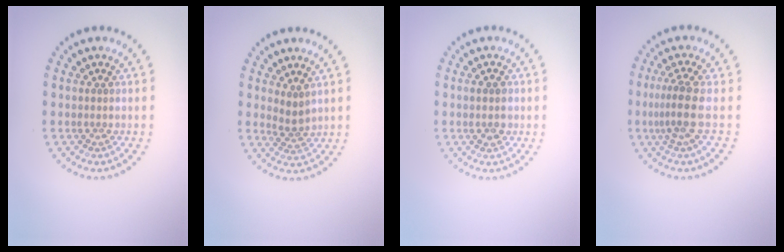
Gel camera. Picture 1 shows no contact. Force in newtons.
{"total": 2.0, "press": 1.4, "slide": 1.4}
{"total": 2.0, "press": 2.0, "slide": 0.0}
{"total": 2.8, "press": 2.1, "slide": 1.8}